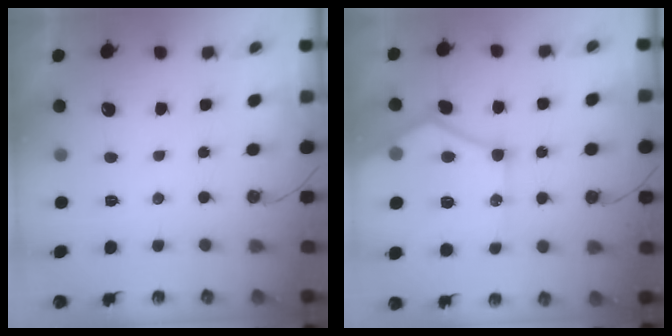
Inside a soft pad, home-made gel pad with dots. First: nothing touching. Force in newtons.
{"total": 21.5, "press": 21.4, "slide": 2.4}